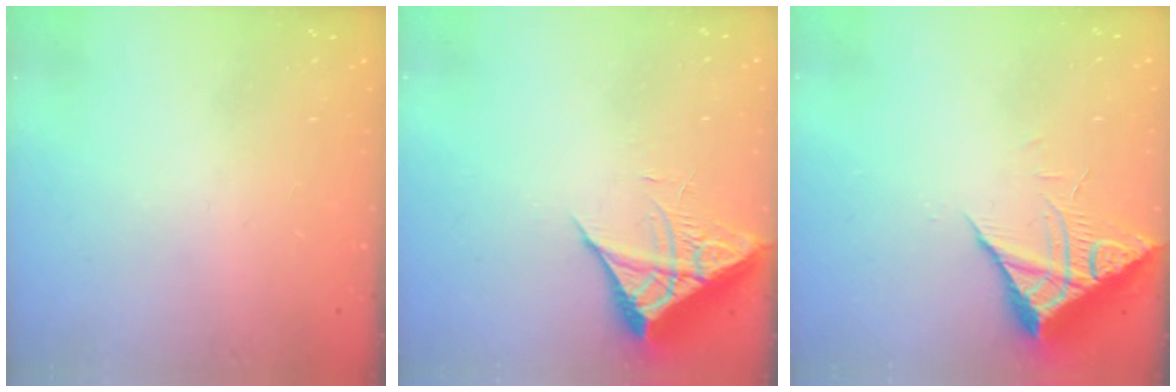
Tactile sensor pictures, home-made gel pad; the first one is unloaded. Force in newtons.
{"total": 7.3, "press": 7.2, "slide": 0.3}
{"total": 8.5, "press": 8.4, "slide": 0.8}